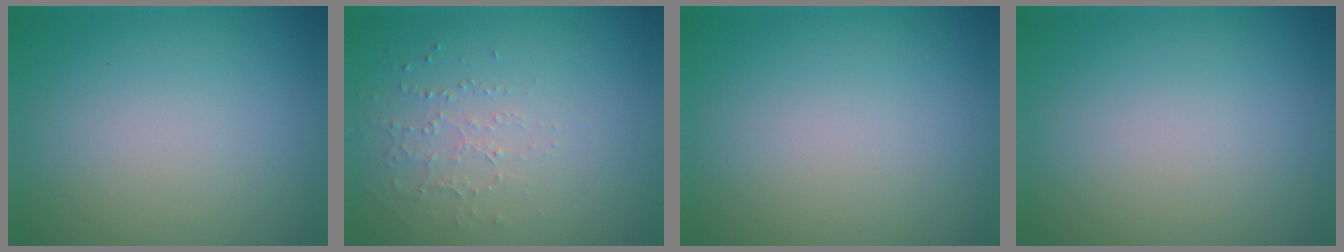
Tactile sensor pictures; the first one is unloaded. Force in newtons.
{"total": 1.0, "press": 0.7, "slide": 0.8}
{"total": 0.0}
{"total": 0.0}